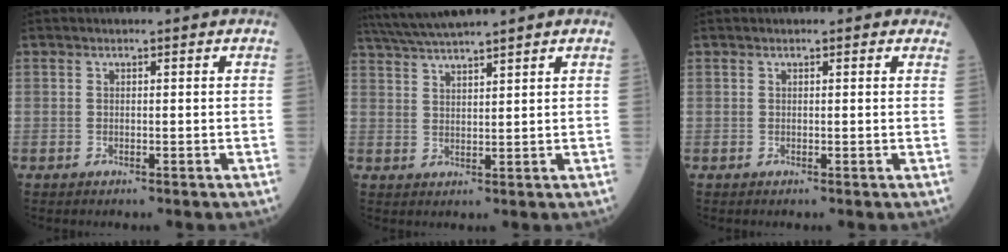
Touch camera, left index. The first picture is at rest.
{"total": 7.2, "force": [6.3, -0.7, 3.4], "torque": [-0.067, 0.030, 0.117]}
{"total": 0.5, "force": [0.4, 0.4, 0.1], "torque": [-0.001, -0.001, -0.005]}